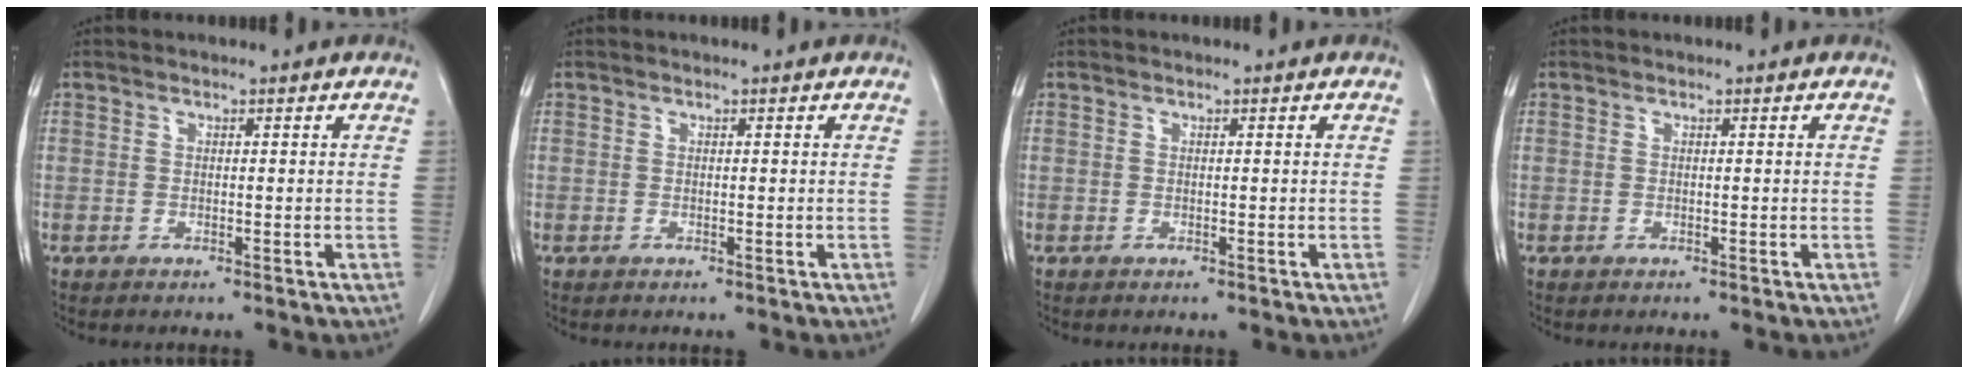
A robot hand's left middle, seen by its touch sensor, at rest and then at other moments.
{"total": 0.0}
{"total": 0.0}
{"total": 0.0}